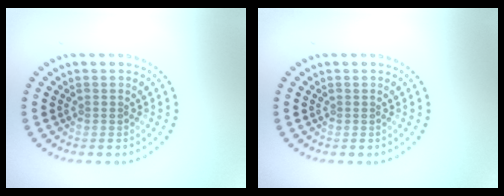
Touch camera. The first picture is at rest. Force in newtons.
{"total": 0.0}